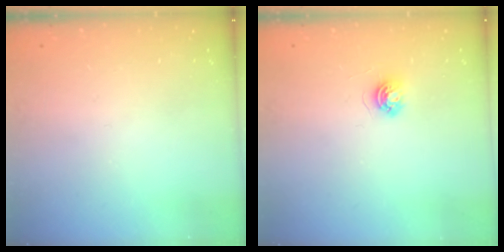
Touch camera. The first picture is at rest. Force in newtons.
{"total": 4.0, "press": 4.0, "slide": 0.5}